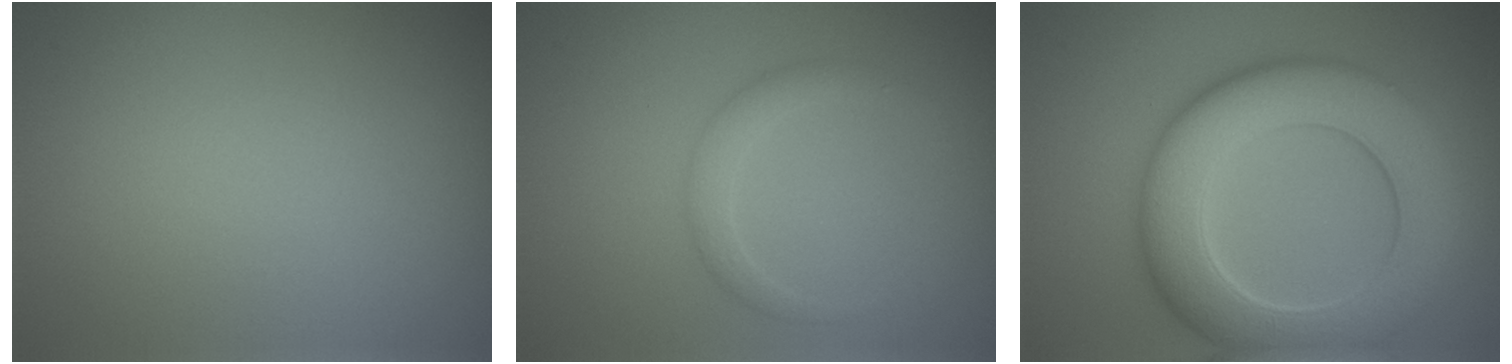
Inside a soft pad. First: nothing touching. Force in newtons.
{"total": 1.7, "press": 1.7, "slide": 0.1}
{"total": 9.0, "press": 9.0, "slide": 0.5}